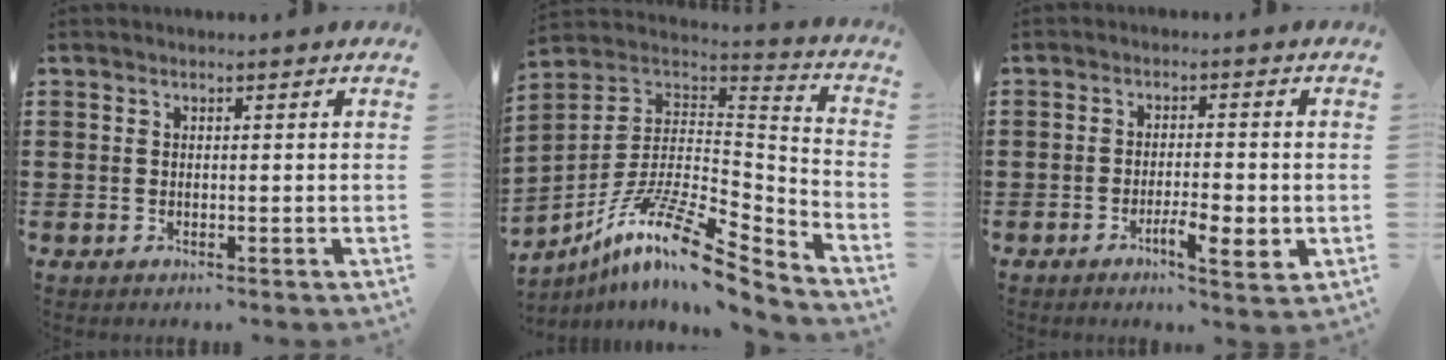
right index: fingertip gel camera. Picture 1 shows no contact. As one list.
[{"total": 13.7, "force": [-8.7, 3.6, 10.0], "torque": [-0.196, 0.007, -0.164]}, {"total": 5.2, "force": [-2.1, 1.4, 4.5], "torque": [-0.070, 0.001, -0.035]}]